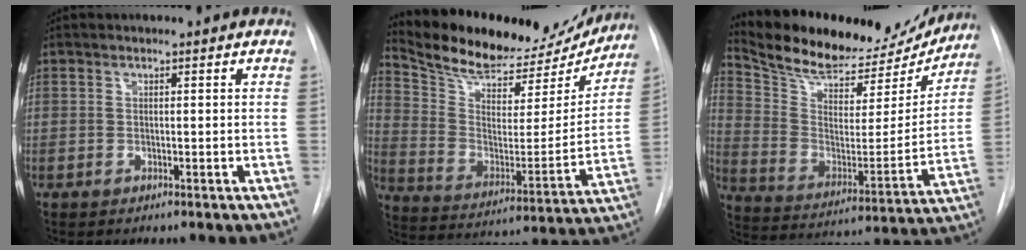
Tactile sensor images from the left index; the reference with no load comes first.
{"total": 23.7, "force": [21.6, 6.7, 7.2], "torque": [-0.123, -0.026, 0.316]}
{"total": 23.9, "force": [21.7, 6.7, 7.4], "torque": [-0.129, -0.026, 0.320]}